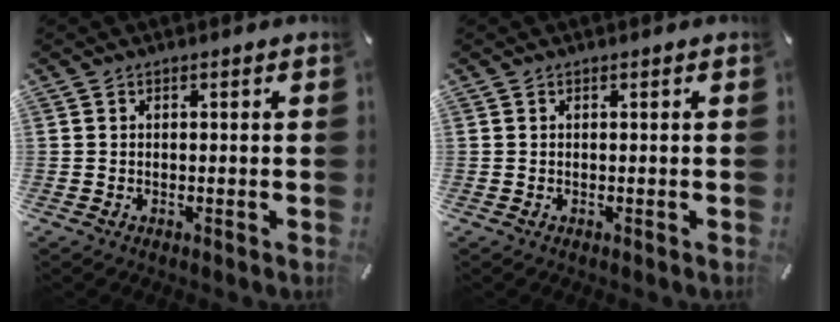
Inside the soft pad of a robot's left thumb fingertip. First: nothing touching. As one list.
[{"total": 0.0}]